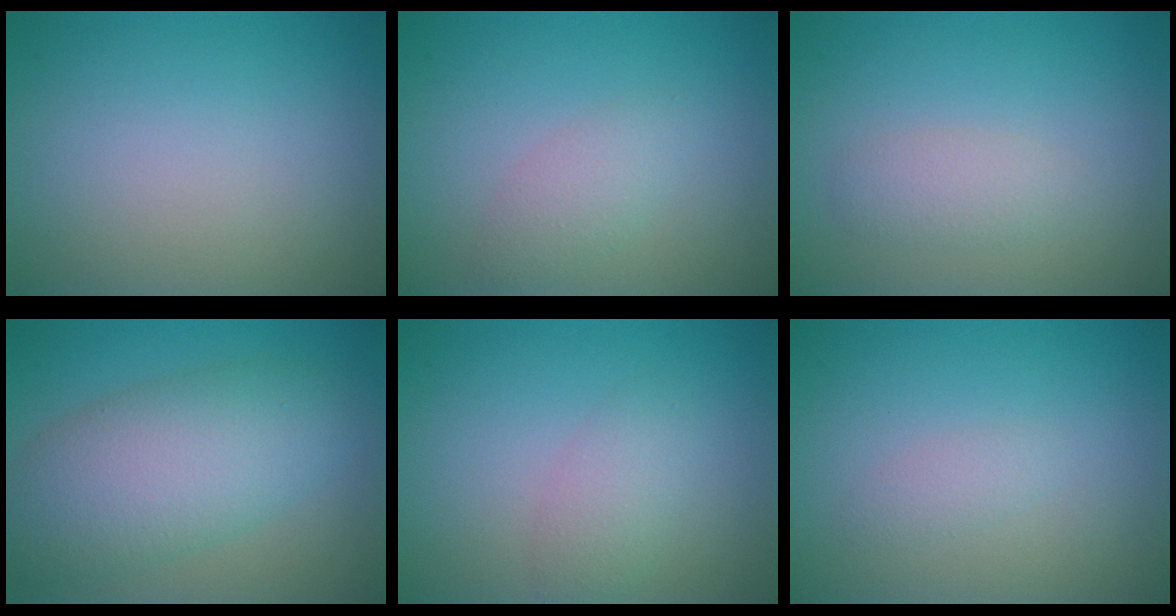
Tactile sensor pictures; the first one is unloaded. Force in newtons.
{"total": 2.0, "press": 2.0, "slide": 0.1}
{"total": 1.9, "press": 1.9, "slide": 0.1}
{"total": 7.8, "press": 7.8, "slide": 0.2}
{"total": 2.2, "press": 2.2, "slide": 0.2}
{"total": 1.0, "press": 1.0, "slide": 0.1}